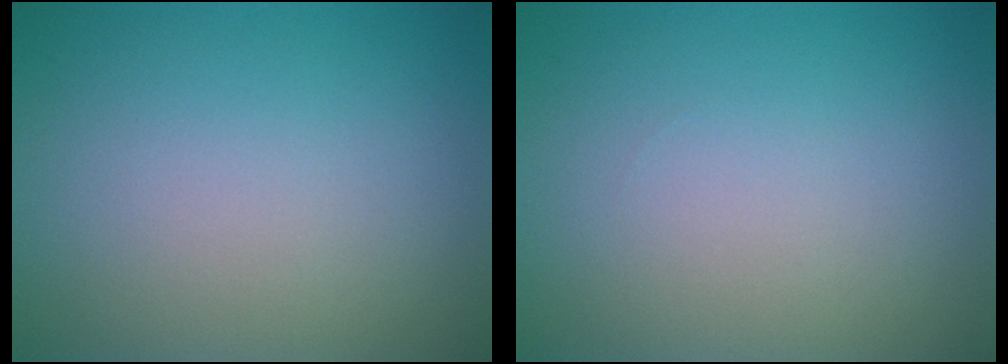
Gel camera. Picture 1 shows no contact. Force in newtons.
{"total": 0.0}